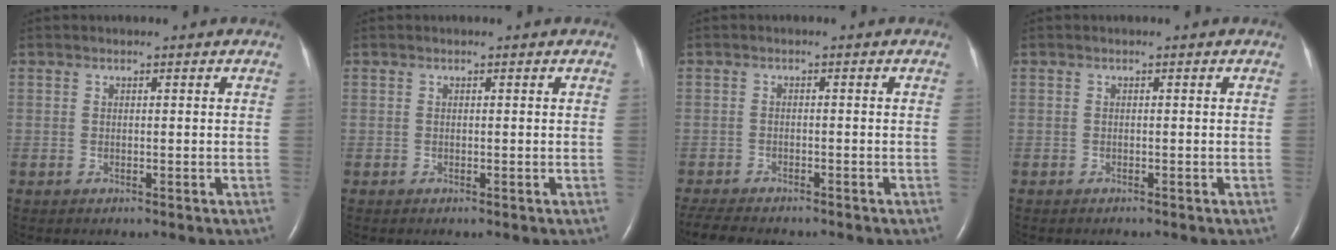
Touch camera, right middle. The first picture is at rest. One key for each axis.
{"total": 0.0}
{"total": 6.8, "fx": -6.0, "fy": 1.5, "fz": 2.9, "tx": -0.050, "ty": -0.012, "tz": -0.092}
{"total": 0.0}